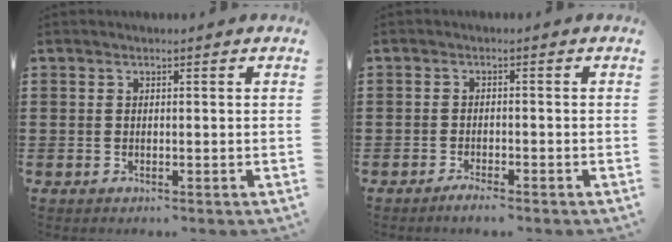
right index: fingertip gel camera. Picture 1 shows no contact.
{"total": 1.6, "force": [-1.5, 0.1, 0.6], "torque": [-0.013, -0.001, -0.027]}